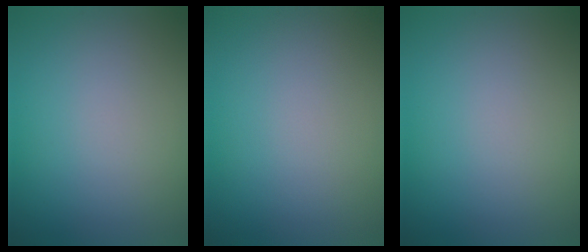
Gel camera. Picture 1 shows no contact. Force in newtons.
{"total": 0.0}
{"total": 0.0}